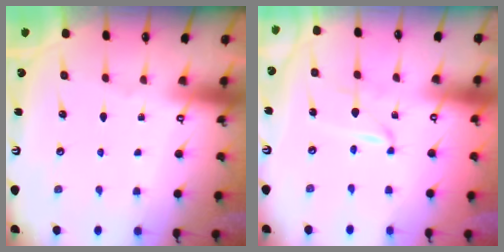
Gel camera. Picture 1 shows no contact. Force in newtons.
{"total": 2.2, "press": 2.2, "slide": 0.1}